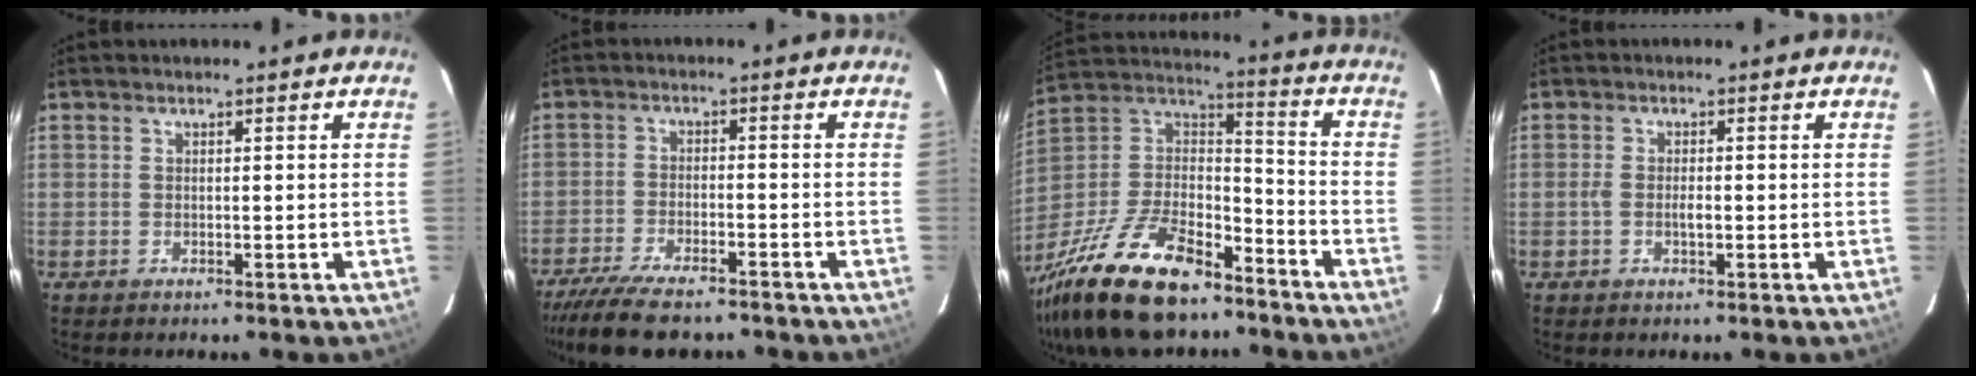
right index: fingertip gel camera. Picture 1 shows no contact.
{"total": 13.0, "force": [-10.9, 3.4, 6.1], "torque": [-0.135, -0.029, -0.177]}
{"total": 27.7, "force": [-19.4, 11.7, 16.0], "torque": [-0.338, -0.006, -0.320]}
{"total": 2.0, "force": [-0.5, 0.8, 1.7], "torque": [-0.036, 0.001, -0.010]}